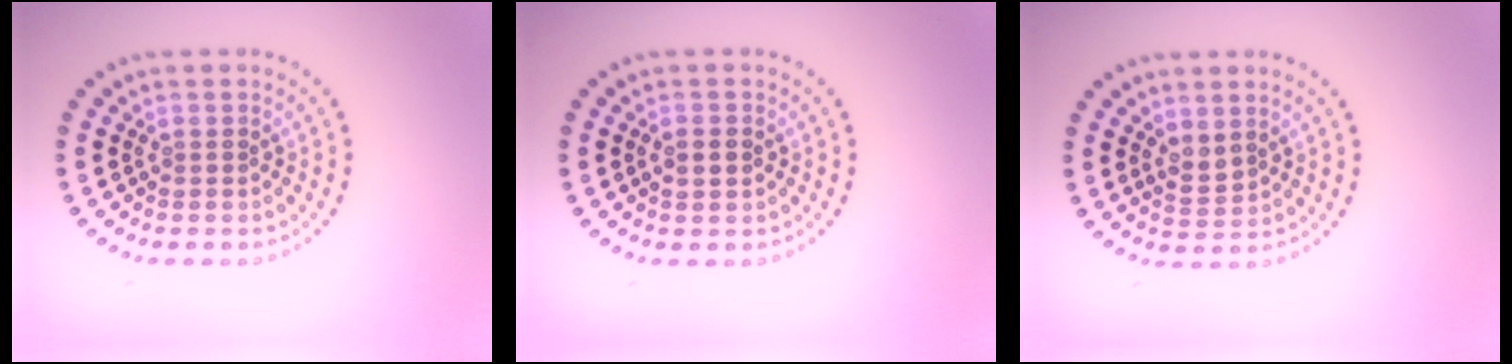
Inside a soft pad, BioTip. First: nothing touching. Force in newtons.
{"total": 1.4, "press": 1.4, "slide": 0.0}
{"total": 1.4, "press": 1.1, "slide": 0.9}